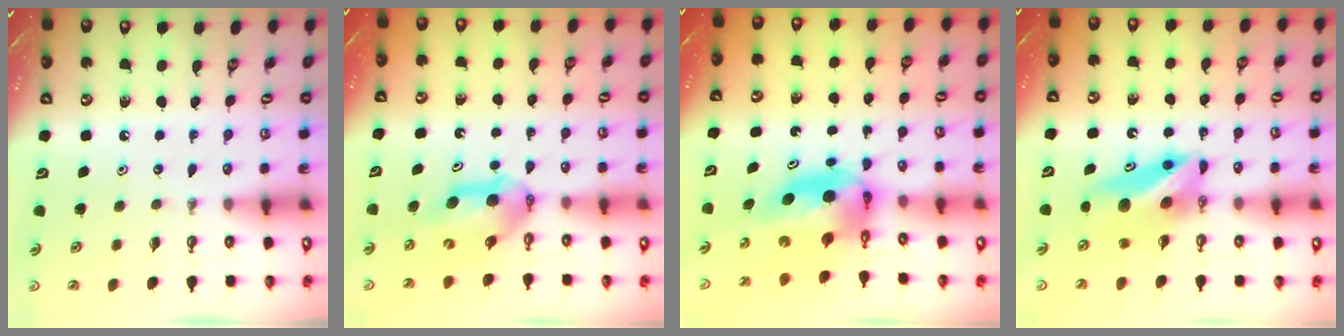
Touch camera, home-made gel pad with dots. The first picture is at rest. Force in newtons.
{"total": 6.3, "press": 6.1, "slide": 1.4}
{"total": 6.8, "press": 6.7, "slide": 1.1}
{"total": 9.4, "press": 7.4, "slide": 5.8}